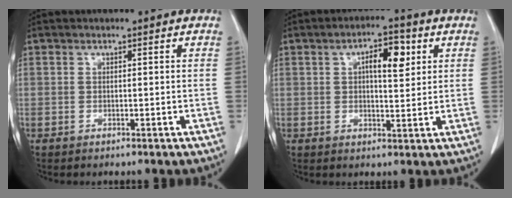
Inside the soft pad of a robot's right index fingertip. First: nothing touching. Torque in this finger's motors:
{"motor_torque": [0.39, 0.37, 0.39, 0.05]}